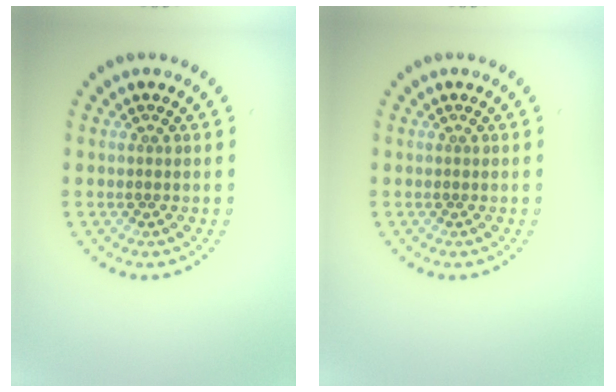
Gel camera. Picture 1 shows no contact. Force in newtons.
{"total": 0.0}